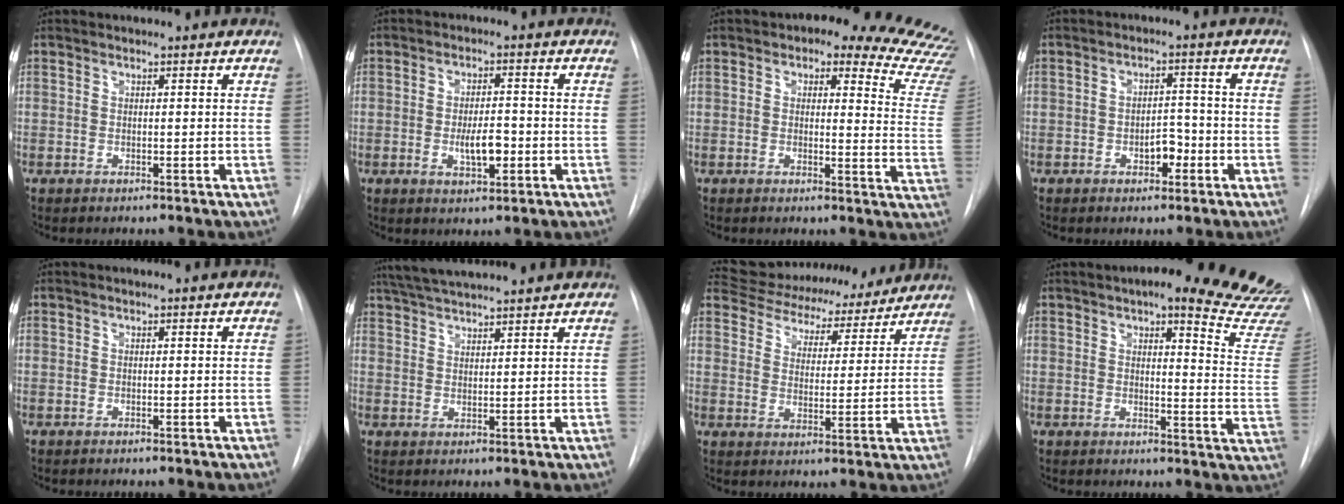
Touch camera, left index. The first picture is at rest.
{"total": 4.9, "force": [-1.3, 1.8, 4.3], "torque": [-0.069, -0.001, -0.017]}
{"total": 17.0, "force": [14.0, 4.9, 8.5], "torque": [-0.073, -0.051, 0.125]}
{"total": 3.5, "force": [-1.6, 2.0, 2.5], "torque": [-0.028, 0.007, -0.023]}
{"total": 0.0}
{"total": 9.1, "force": [8.4, 0.0, 3.5], "torque": [-0.069, 0.036, 0.135]}
{"total": 18.2, "force": [16.9, 5.7, 3.8], "torque": [-0.057, 0.011, 0.229]}
{"total": 20.9, "force": [18.5, 1.9, 9.5], "torque": [-0.100, -0.090, 0.195]}